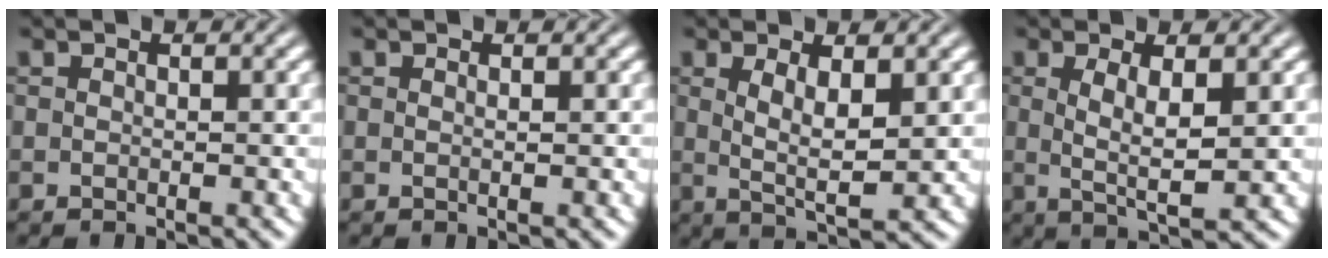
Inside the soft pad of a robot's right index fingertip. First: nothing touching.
{"total": 0.6, "force": [0.0, -0.5, 0.4], "torque": [-0.008, -0.006, 0.003]}
{"total": 3.9, "force": [0.4, 0.5, 3.8], "torque": [-0.062, -0.018, 0.018]}
{"total": 3.9, "force": [0.3, 0.4, 3.9], "torque": [-0.064, -0.016, 0.015]}